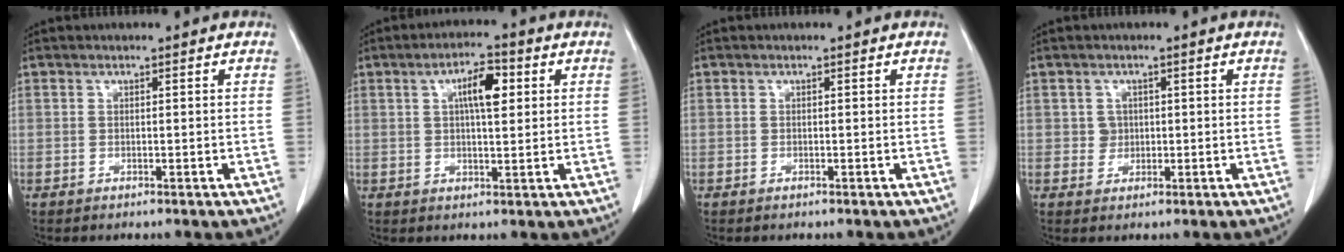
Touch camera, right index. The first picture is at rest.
{"total": 6.0, "force": [1.8, 1.7, 5.5], "torque": [-0.094, 0.010, 0.029]}
{"total": 0.0}
{"total": 1.7, "force": [0.2, 1.7, 0.3], "torque": [-0.004, 0.002, 0.005]}